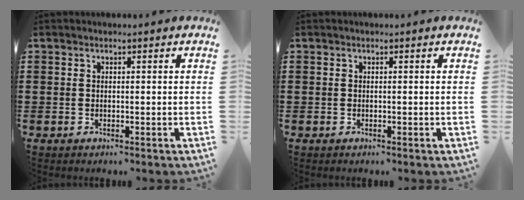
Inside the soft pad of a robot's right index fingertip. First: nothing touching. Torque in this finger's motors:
{"motor_torque": [-0.21, 0.51, 0.01, 0.01]}